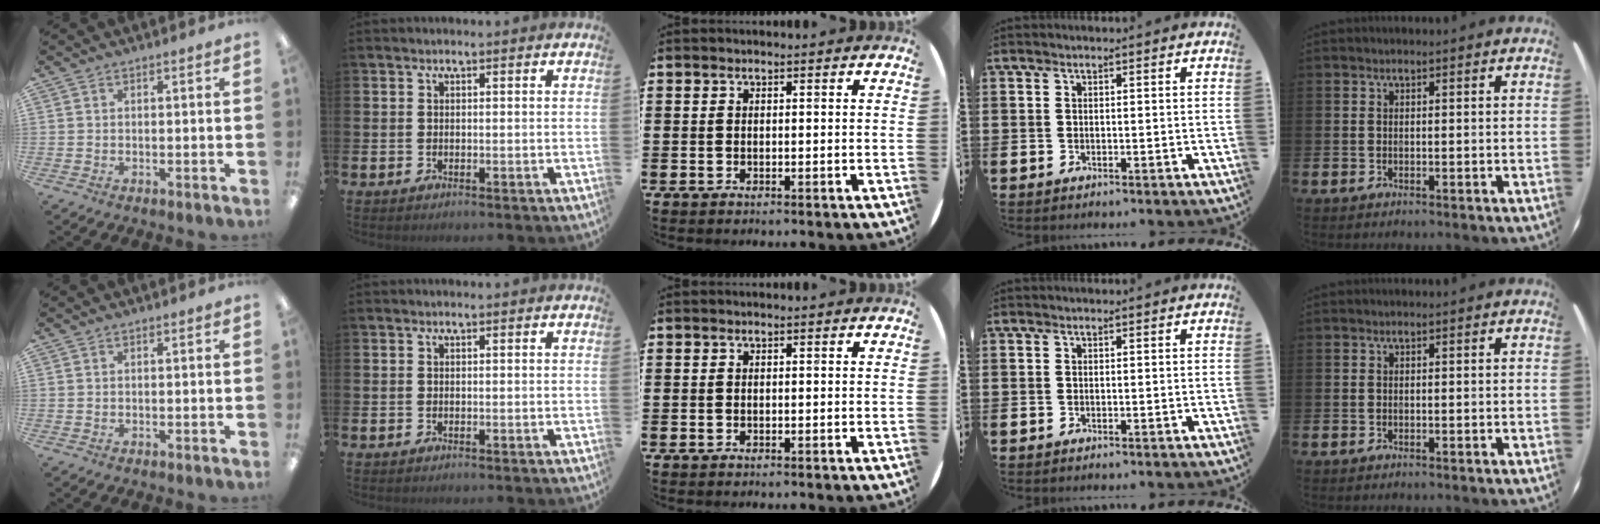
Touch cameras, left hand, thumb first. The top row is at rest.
{}